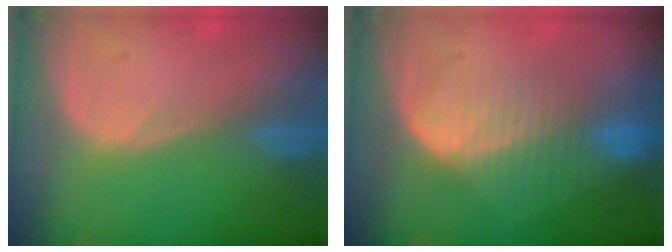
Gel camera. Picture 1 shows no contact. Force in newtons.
{"total": 7.9, "press": 7.4, "slide": 2.5}